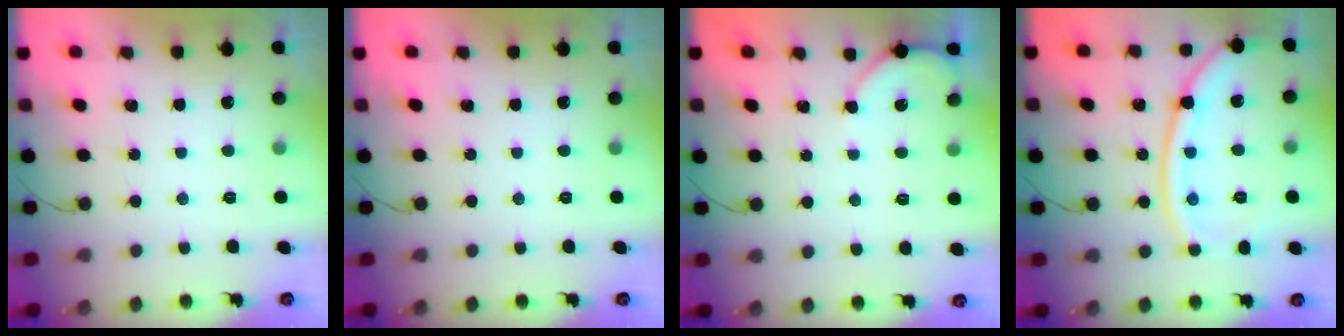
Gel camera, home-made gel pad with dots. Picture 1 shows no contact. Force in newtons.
{"total": 0.0}
{"total": 2.9, "press": 2.9, "slide": 0.3}
{"total": 15.2, "press": 15.1, "slide": 1.4}